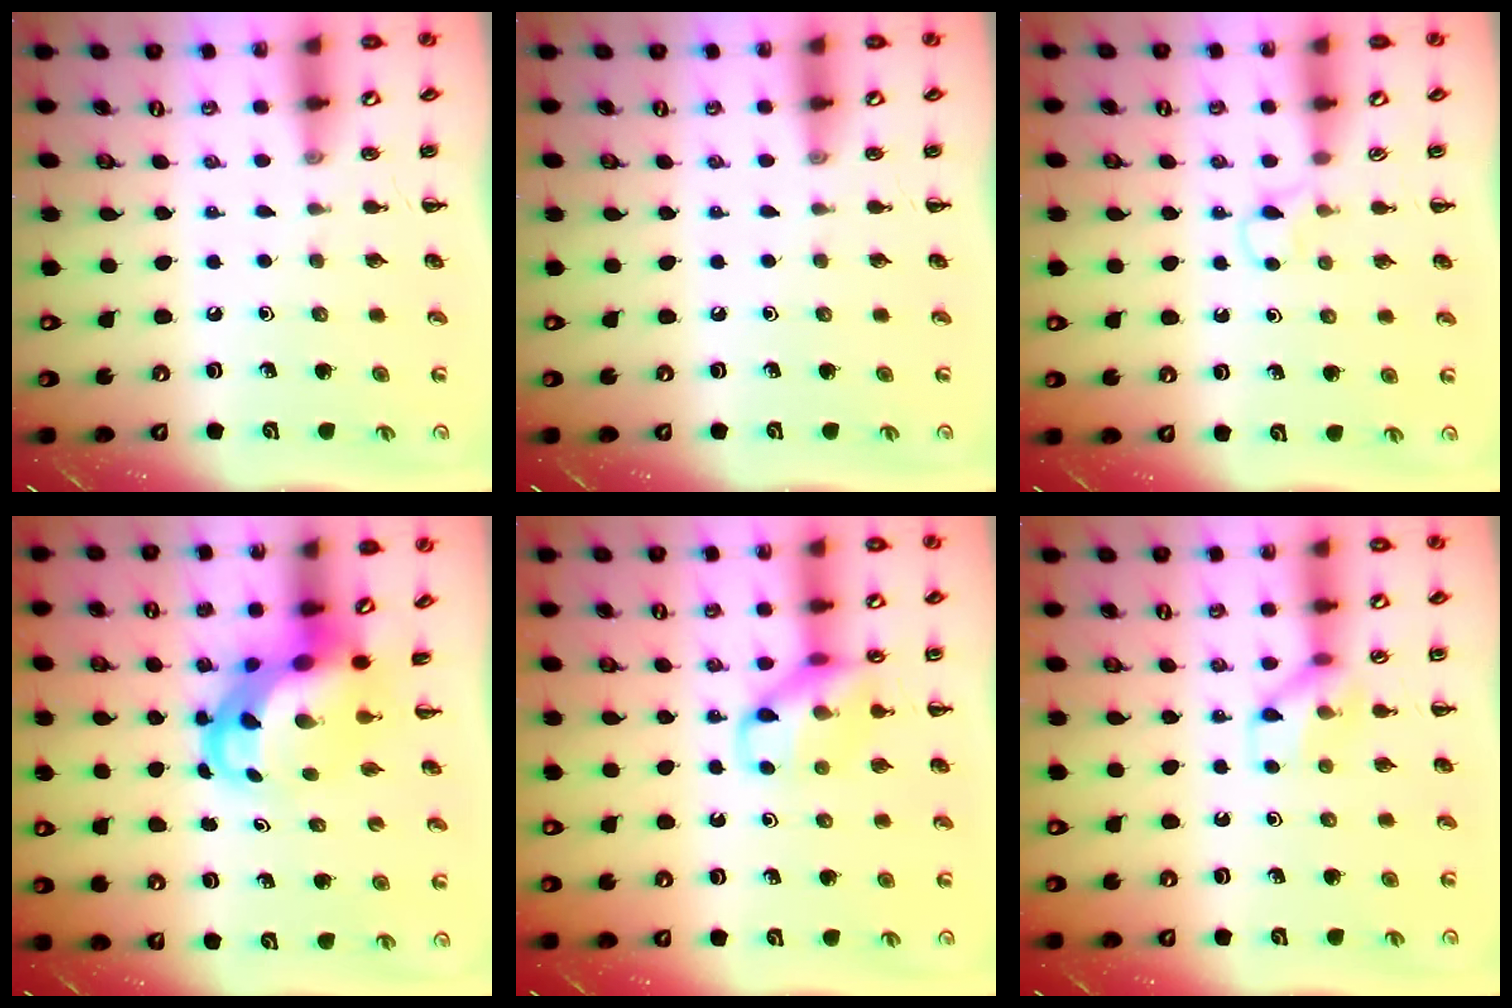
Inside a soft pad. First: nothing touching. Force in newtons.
{"total": 0.0}
{"total": 3.1, "press": 2.9, "slide": 1.2}
{"total": 6.1, "press": 5.9, "slide": 1.8}
{"total": 11.7, "press": 11.6, "slide": 1.2}
{"total": 9.2, "press": 9.2, "slide": 0.7}